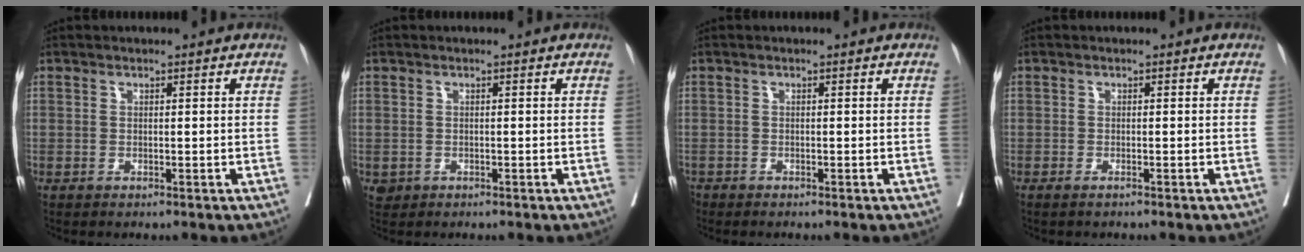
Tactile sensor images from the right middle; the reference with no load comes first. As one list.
[{"total": 1.0, "force": [-0.2, 0.9, 0.3], "torque": [-0.007, 0.003, 0.006]}, {"total": 1.0, "force": [-0.8, 0.5, 0.1], "torque": [-0.009, -0.002, -0.016]}, {"total": 0.6, "force": [-0.5, 0.0, 0.4], "torque": [-0.008, -0.001, -0.007]}]